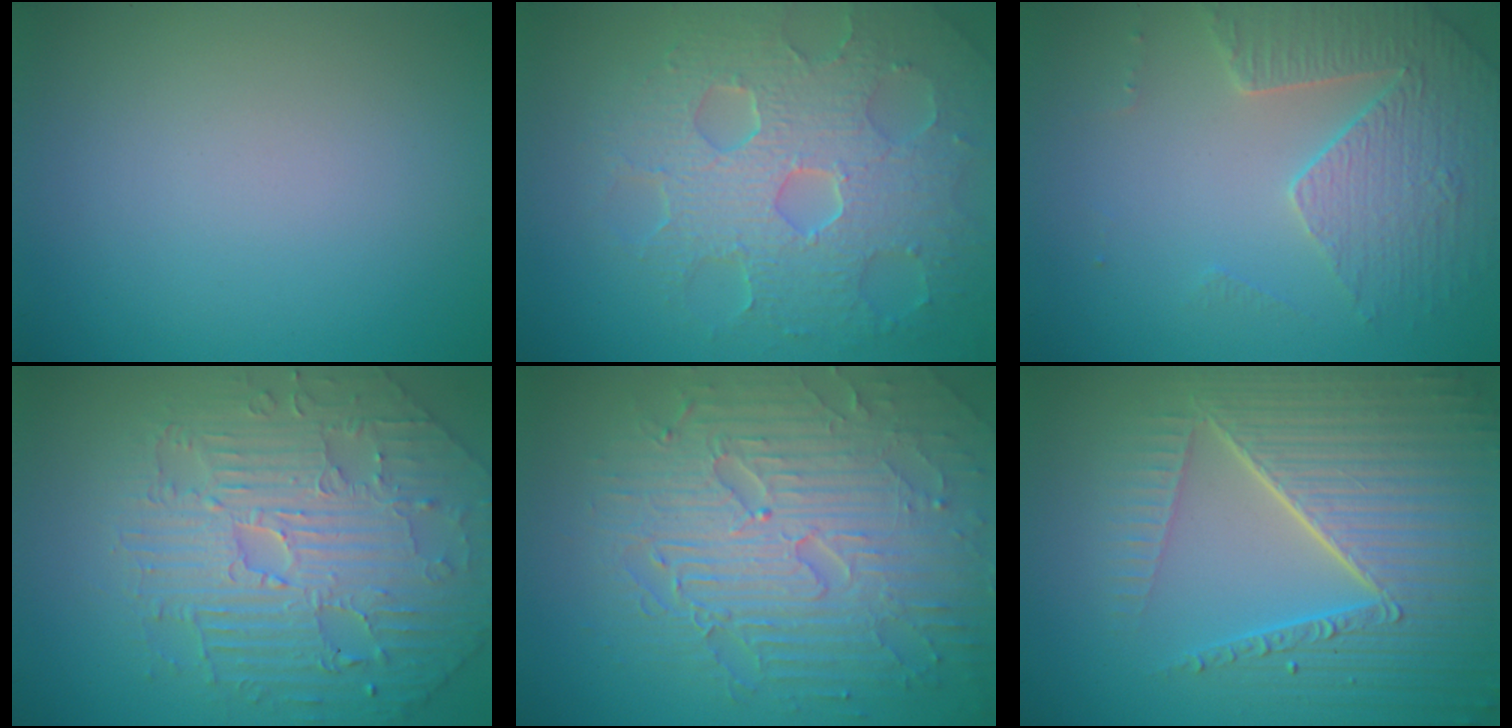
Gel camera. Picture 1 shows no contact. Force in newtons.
{"total": 8.3, "press": 5.9, "slide": 5.9}
{"total": 3.7, "press": 3.6, "slide": 0.8}
{"total": 5.9, "press": 5.3, "slide": 2.5}
{"total": 9.0, "press": 6.4, "slide": 6.4}
{"total": 8.6, "press": 6.0, "slide": 6.2}